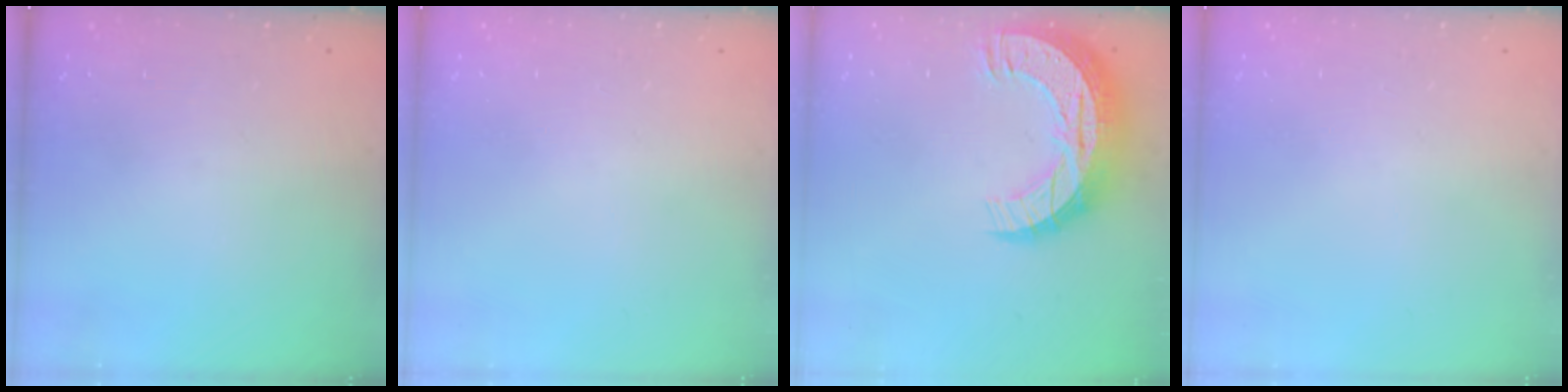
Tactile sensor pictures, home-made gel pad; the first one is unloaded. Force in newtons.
{"total": 0.0}
{"total": 16.4, "press": 16.4, "slide": 1.0}
{"total": 0.0}